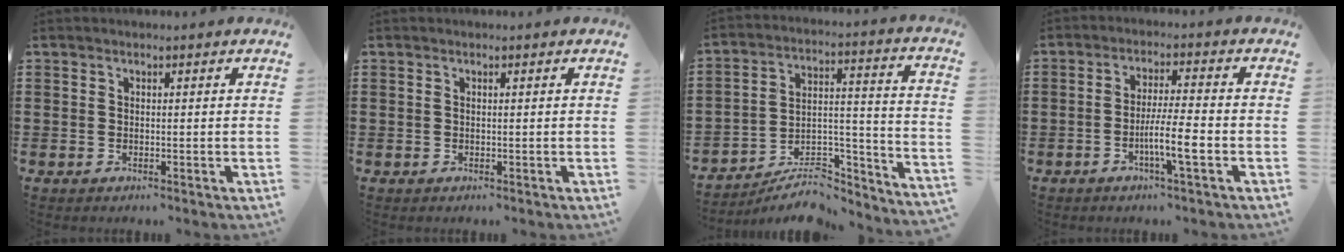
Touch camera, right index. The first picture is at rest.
{"total": 0.0}
{"total": 6.4, "force": [-5.0, 2.6, 3.1], "torque": [-0.046, 0.005, -0.094]}
{"total": 6.4, "force": [-2.4, 0.3, 6.0], "torque": [-0.112, -0.011, -0.045]}